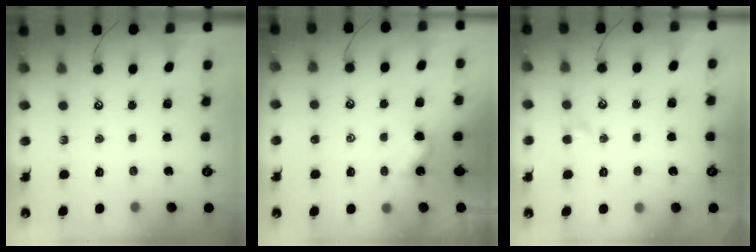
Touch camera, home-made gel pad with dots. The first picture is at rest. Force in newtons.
{"total": 1.2, "press": 1.2, "slide": 0.2}
{"total": 0.9, "press": 0.7, "slide": 0.6}